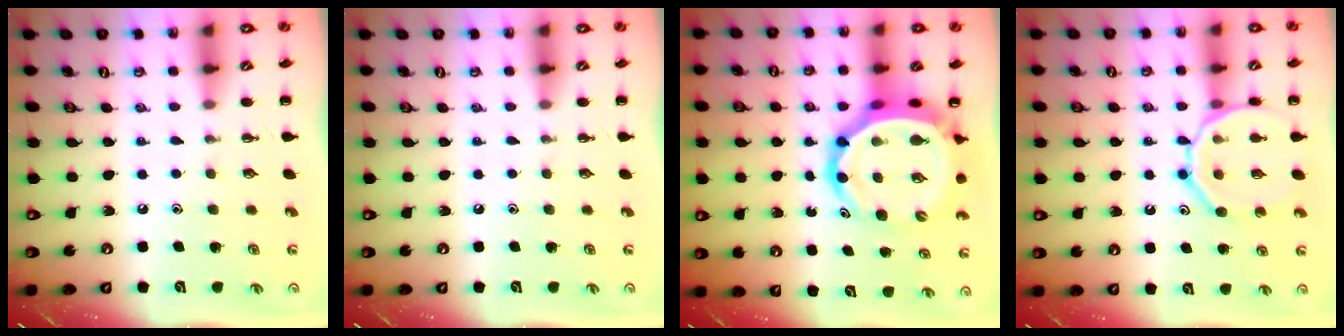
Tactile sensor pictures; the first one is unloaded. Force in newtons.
{"total": 0.0}
{"total": 11.1, "press": 10.7, "slide": 3.0}
{"total": 14.7, "press": 14.7, "slide": 1.1}